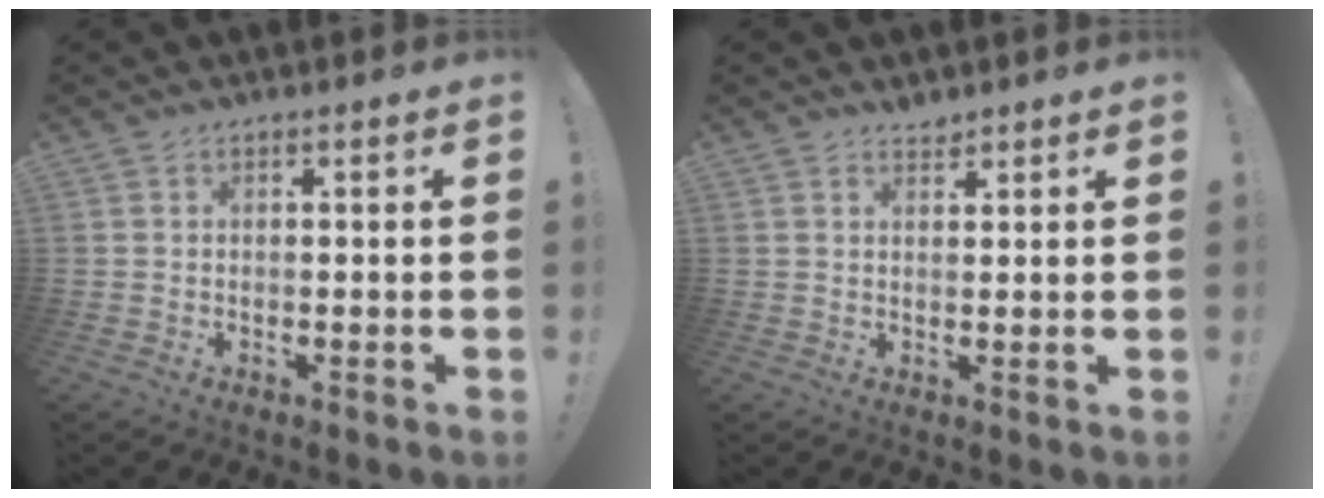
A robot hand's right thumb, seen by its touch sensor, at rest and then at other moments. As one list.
[{"total": 2.1, "force": [1.9, 0.7, 0.3], "torque": [0.008, -0.015, 0.034]}]